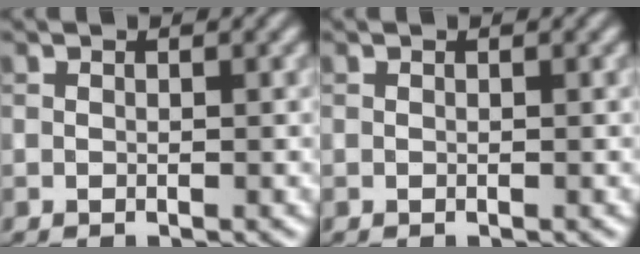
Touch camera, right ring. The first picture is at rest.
{"total": 0.0}